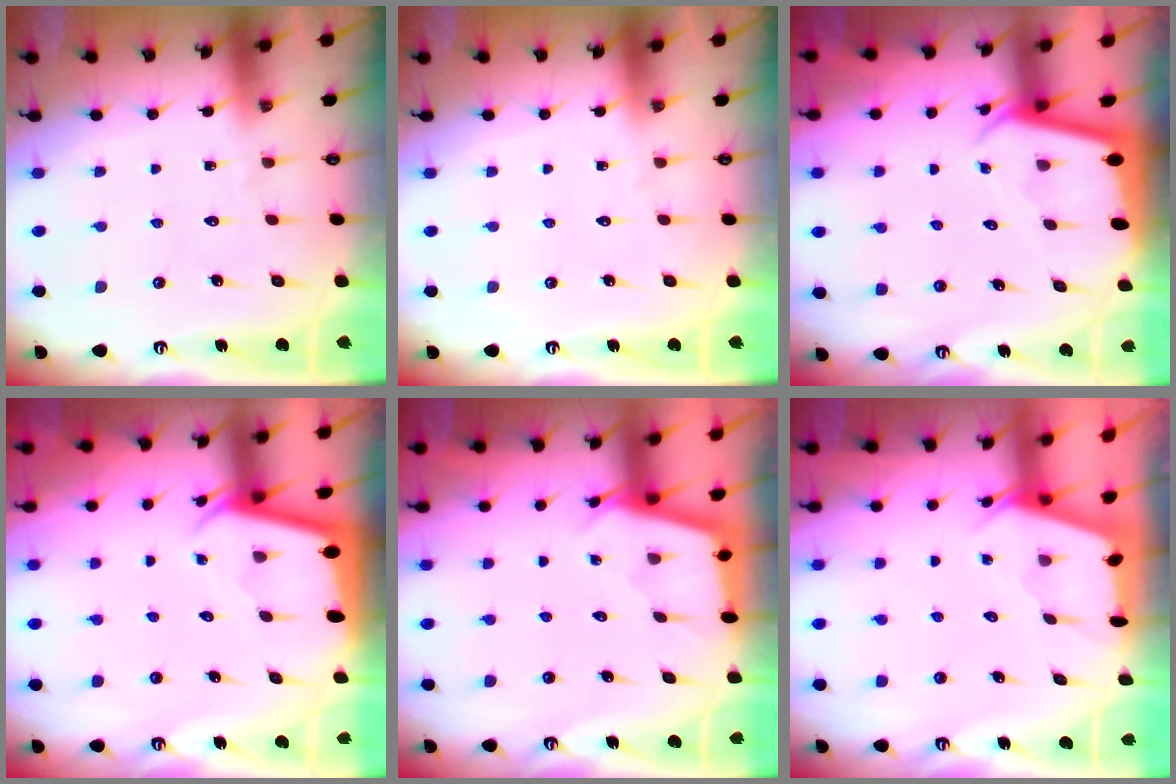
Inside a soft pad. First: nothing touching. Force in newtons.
{"total": 0.0}
{"total": 2.2, "press": 2.2, "slide": 0.1}
{"total": 2.4, "press": 2.4, "slide": 0.3}
{"total": 3.0, "press": 3.0, "slide": 0.3}
{"total": 2.5, "press": 2.5, "slide": 0.3}